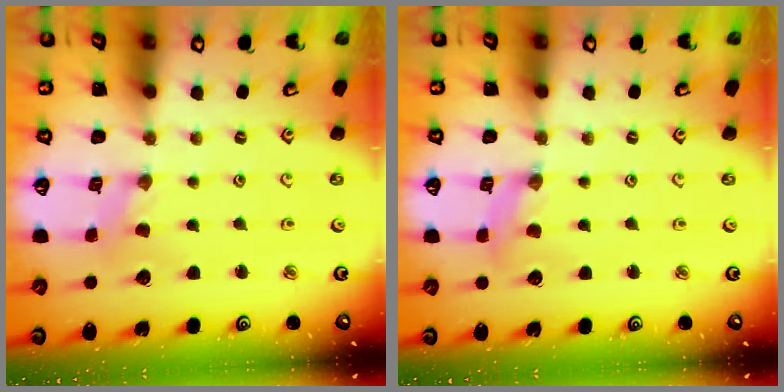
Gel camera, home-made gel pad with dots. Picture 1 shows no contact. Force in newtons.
{"total": 2.4, "press": 2.4, "slide": 0.3}